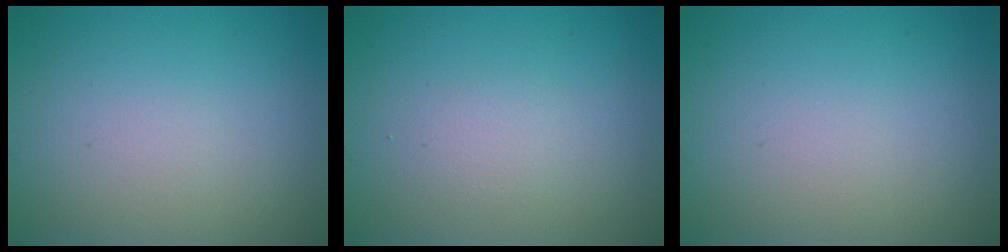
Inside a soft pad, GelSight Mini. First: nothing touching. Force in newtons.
{"total": 1.1, "press": 1.1, "slide": 0.0}
{"total": 0.0}